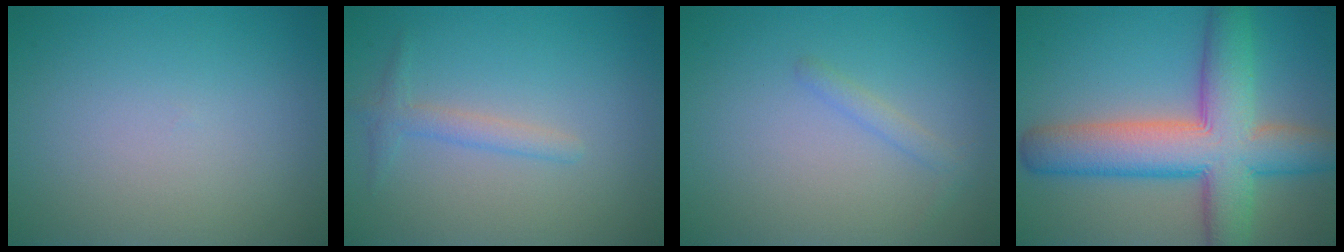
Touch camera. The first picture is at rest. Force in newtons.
{"total": 1.6, "press": 1.6, "slide": 0.1}
{"total": 1.1, "press": 1.1, "slide": 0.0}
{"total": 10.5, "press": 10.5, "slide": 0.5}